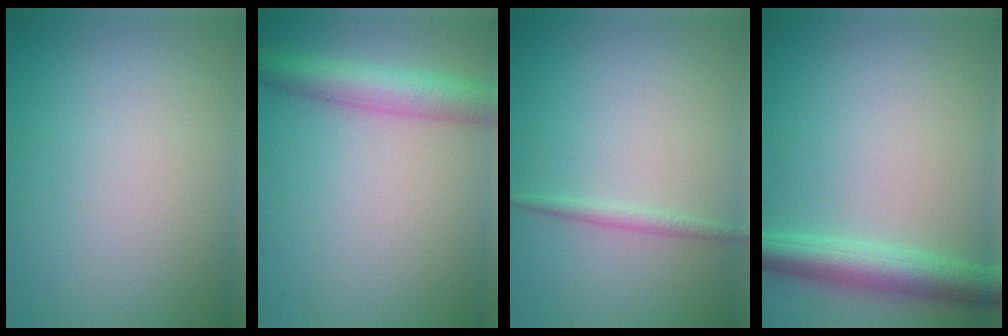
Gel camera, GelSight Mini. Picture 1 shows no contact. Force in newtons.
{"total": 4.8, "press": 4.8, "slide": 0.2}
{"total": 1.1, "press": 1.1, "slide": 0.1}
{"total": 4.4, "press": 4.4, "slide": 0.0}